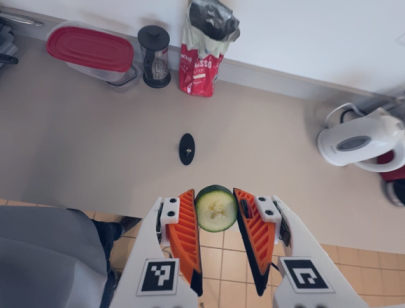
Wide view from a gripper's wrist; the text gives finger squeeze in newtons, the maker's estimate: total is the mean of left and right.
{"total": 9.0, "left": 8.8, "right": 9.2}